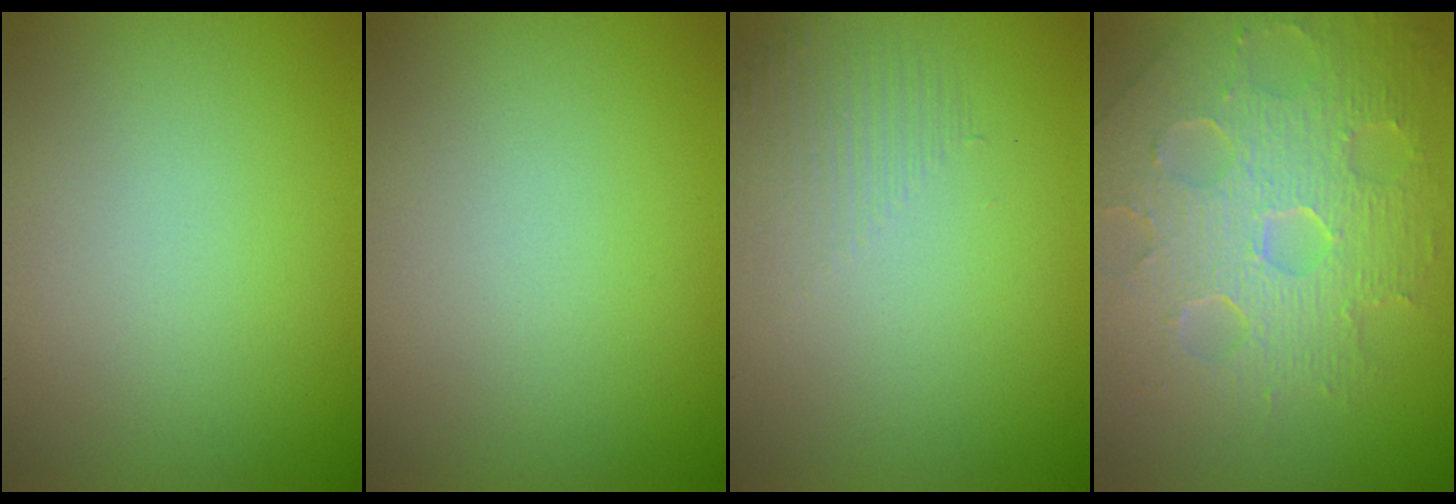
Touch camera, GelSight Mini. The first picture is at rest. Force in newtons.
{"total": 0.0}
{"total": 1.4, "press": 0.2, "slide": 1.4}
{"total": 8.5, "press": 5.9, "slide": 6.1}